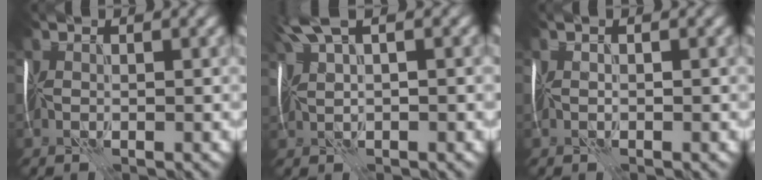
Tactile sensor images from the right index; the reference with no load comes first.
{"total": 4.9, "force": [2.2, 1.6, 4.1], "torque": [-0.101, 0.011, 0.051]}
{"total": 0.6, "force": [-0.1, 0.4, 0.5], "torque": [0.003, 0.011, -0.006]}